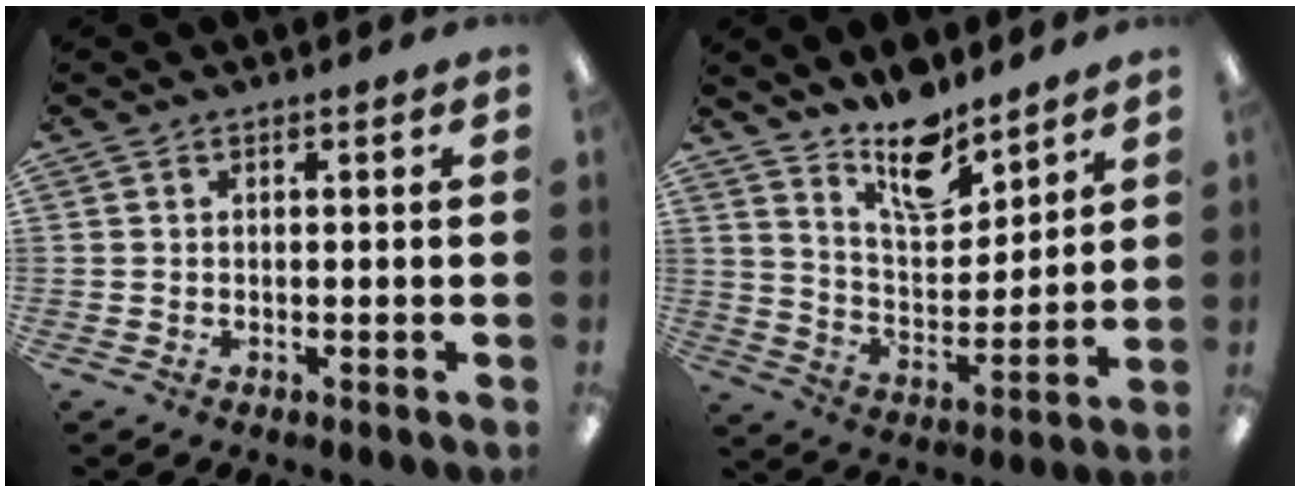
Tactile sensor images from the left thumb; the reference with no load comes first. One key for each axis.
{"total": 14.1, "fx": 11.4, "fy": 5.4, "fz": 6.4, "tx": -0.097, "ty": -0.079, "tz": 0.201}